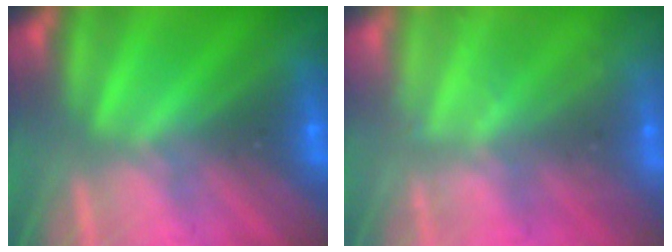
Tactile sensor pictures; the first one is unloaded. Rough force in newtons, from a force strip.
{"total": 2.2}